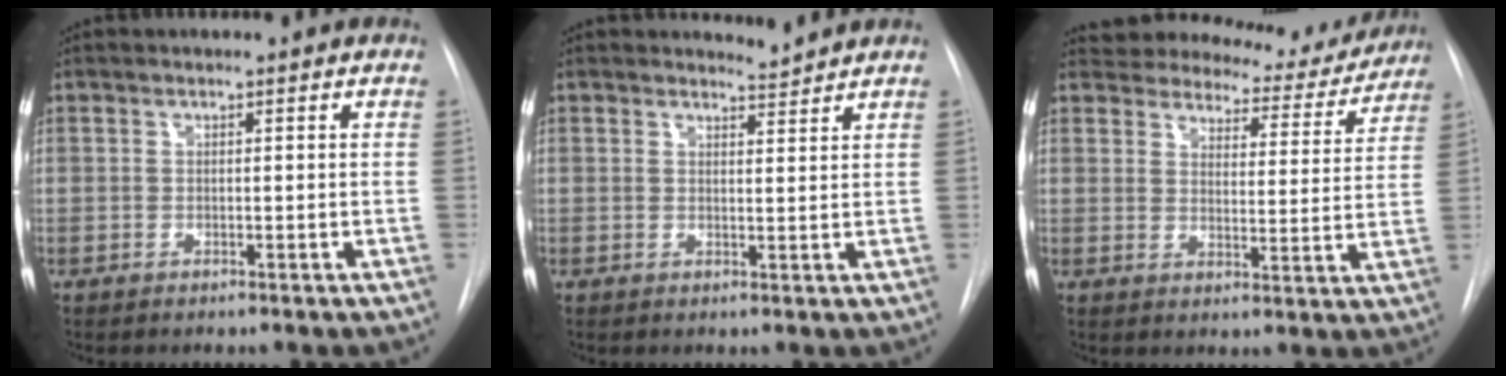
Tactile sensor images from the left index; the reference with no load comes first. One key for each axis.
{"total": 2.1, "fx": 2.0, "fy": -0.3, "fz": -0.5, "tx": -0.002, "ty": -0.013, "tz": 0.031}
{"total": 16.8, "fx": 15.7, "fy": 4.7, "fz": 3.7, "tx": -0.039, "ty": -0.019, "tz": 0.190}